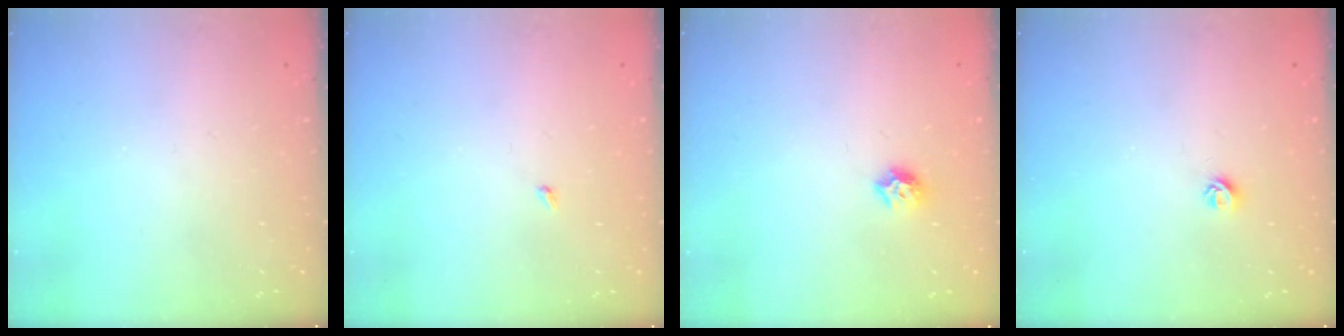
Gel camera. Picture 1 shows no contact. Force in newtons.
{"total": 1.9, "press": 1.9, "slide": 0.3}
{"total": 6.4, "press": 6.4, "slide": 0.8}
{"total": 5.0, "press": 4.9, "slide": 0.7}